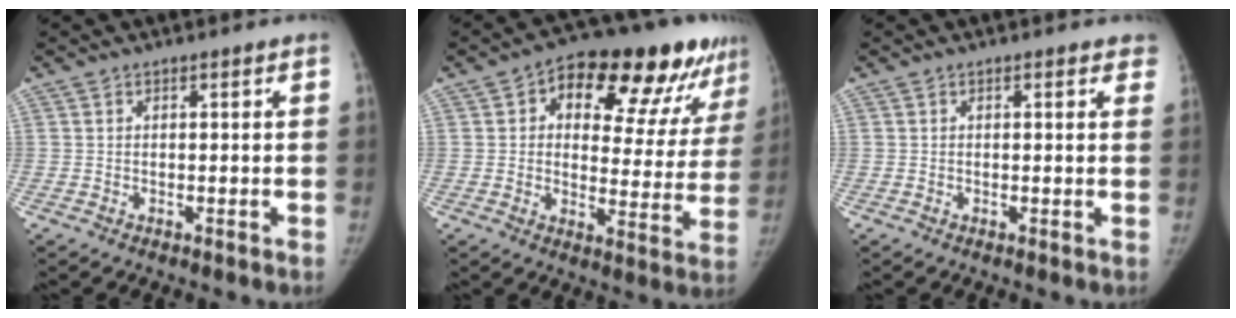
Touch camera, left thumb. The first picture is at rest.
{"total": 21.9, "force": [11.6, 10.6, 15.3], "torque": [-0.155, 0.001, 0.163]}
{"total": 2.7, "force": [1.7, 1.0, 1.9], "torque": [-0.001, 0.003, 0.014]}